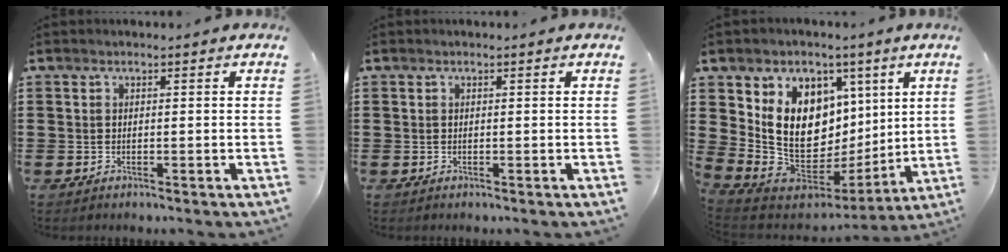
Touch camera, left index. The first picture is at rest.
{"total": 0.0}
{"total": 13.8, "force": [3.5, 10.9, 7.7], "torque": [-0.190, -0.028, 0.076]}